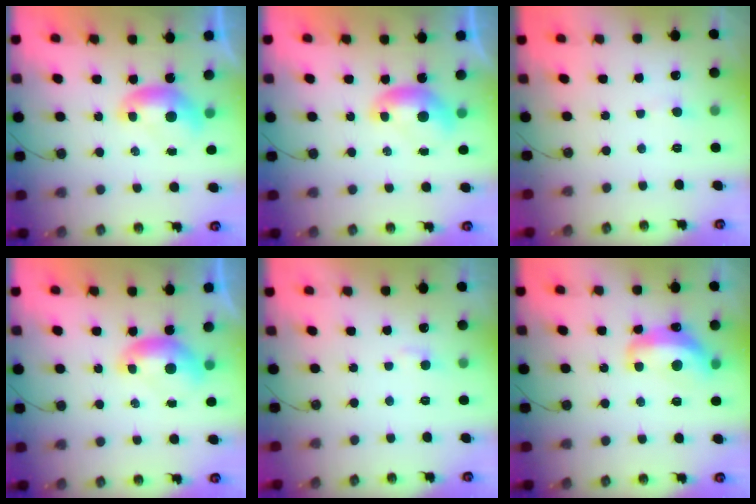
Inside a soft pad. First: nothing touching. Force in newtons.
{"total": 0.0}
{"total": 1.1, "press": 0.9, "slide": 0.5}
{"total": 0.0}
{"total": 2.2, "press": 2.2, "slide": 0.4}
{"total": 7.1, "press": 7.0, "slide": 0.7}